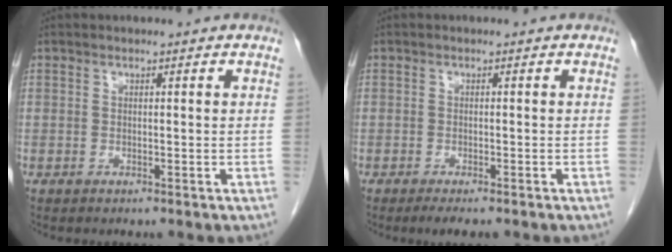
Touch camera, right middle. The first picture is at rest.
{"total": 3.0, "force": [-2.3, 0.7, 1.8], "torque": [-0.029, -0.010, -0.031]}